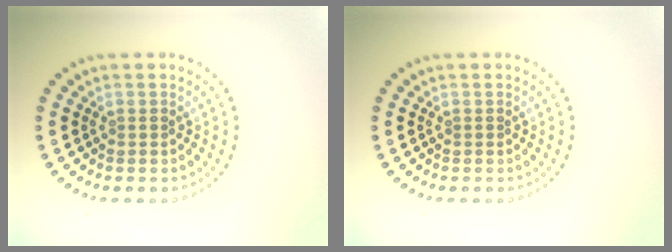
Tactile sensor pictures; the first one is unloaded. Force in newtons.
{"total": 0.0}